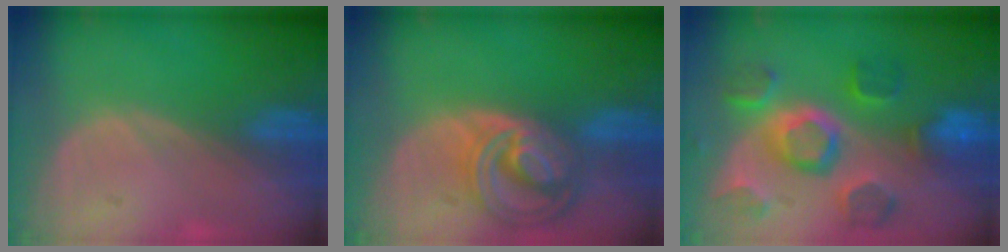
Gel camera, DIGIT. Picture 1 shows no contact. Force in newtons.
{"total": 8.7, "press": 7.5, "slide": 4.3}
{"total": 11.4, "press": 10.1, "slide": 5.3}